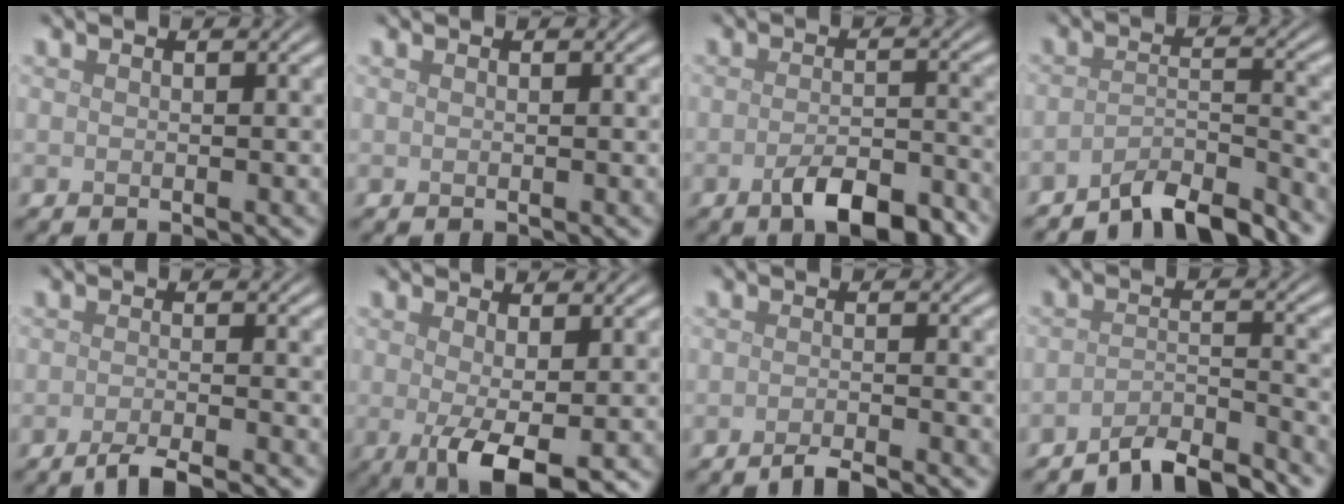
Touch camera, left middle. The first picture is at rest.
{"total": 0.0}
{"total": 4.9, "force": [-2.9, 1.8, 3.6], "torque": [-0.066, -0.004, -0.044]}
{"total": 4.9, "force": [-4.3, 0.9, 2.2], "torque": [-0.041, -0.002, -0.078]}
{"total": 3.0, "force": [-2.2, 0.4, 1.9], "torque": [-0.025, -0.003, -0.049]}
{"total": 3.9, "force": [-0.5, 0.9, 3.7], "torque": [-0.070, -0.014, -0.008]}
{"total": 2.2, "force": [-1.8, 0.3, 1.2], "torque": [-0.014, -0.003, -0.038]}
{"total": 4.5, "force": [-4.0, 0.7, 1.8], "torque": [-0.034, 0.000, -0.074]}